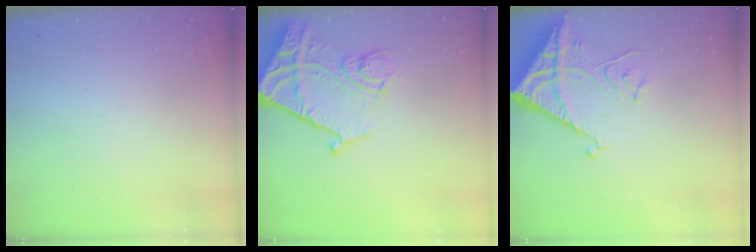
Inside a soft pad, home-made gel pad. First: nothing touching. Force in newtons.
{"total": 17.2, "press": 17.1, "slide": 2.0}
{"total": 13.7, "press": 13.6, "slide": 1.1}